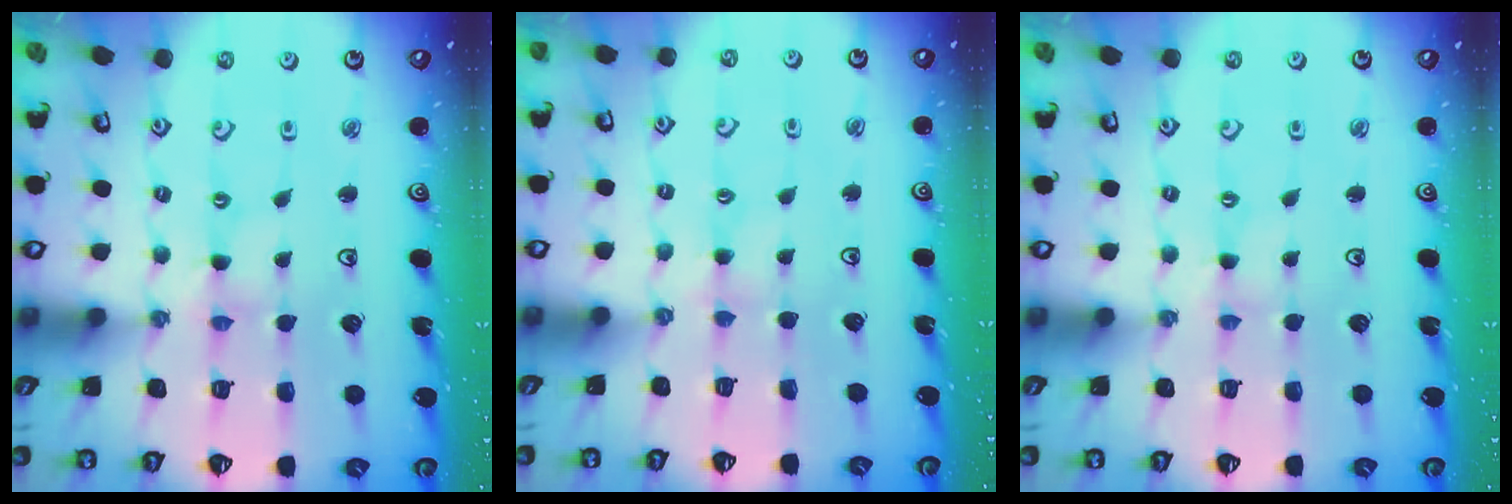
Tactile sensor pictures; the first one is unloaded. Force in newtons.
{"total": 2.1, "press": 2.1, "slide": 0.4}
{"total": 0.7, "press": 0.7, "slide": 0.2}